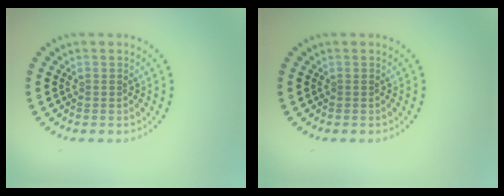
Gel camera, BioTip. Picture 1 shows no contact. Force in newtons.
{"total": 0.0}